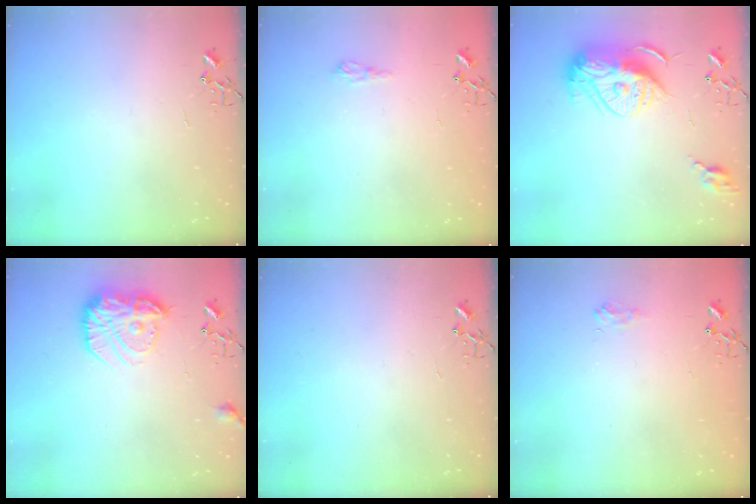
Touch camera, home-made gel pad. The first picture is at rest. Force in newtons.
{"total": 6.1, "press": 6.1, "slide": 0.7}
{"total": 15.7, "press": 15.6, "slide": 1.9}
{"total": 16.5, "press": 16.5, "slide": 1.1}
{"total": 0.0}
{"total": 6.3, "press": 6.3, "slide": 0.8}